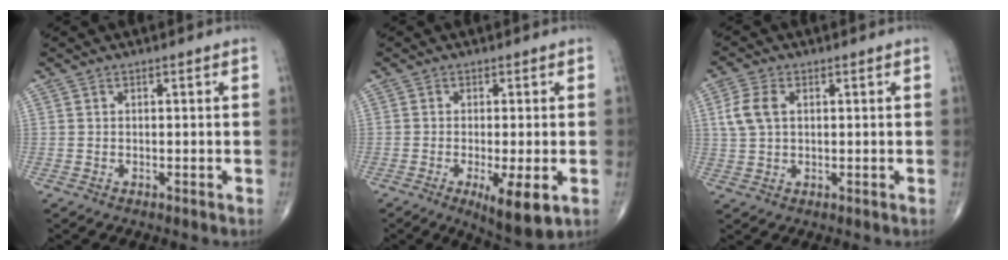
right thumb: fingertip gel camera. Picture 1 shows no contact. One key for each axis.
{"total": 8.1, "fx": -2.7, "fy": 2.0, "fz": 7.4, "tx": -0.111, "ty": -0.020, "tz": -0.039}
{"total": 5.3, "fx": 1.3, "fy": 3.3, "fz": 3.9, "tx": -0.090, "ty": 0.008, "tz": 0.024}